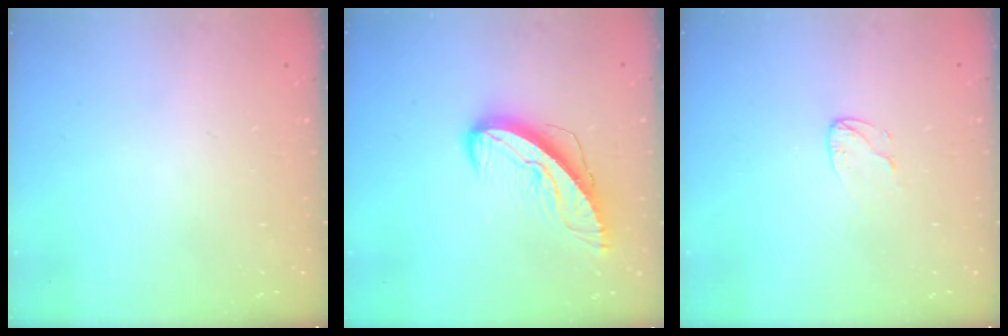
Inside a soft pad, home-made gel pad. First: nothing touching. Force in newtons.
{"total": 10.0, "press": 10.0, "slide": 1.1}
{"total": 4.0, "press": 4.0, "slide": 0.4}